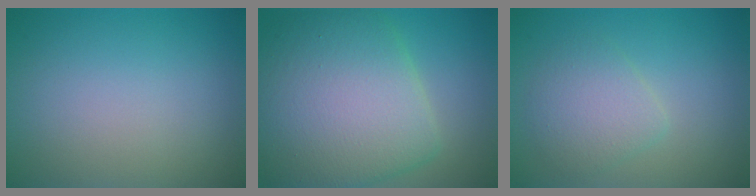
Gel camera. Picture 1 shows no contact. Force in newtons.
{"total": 10.7, "press": 10.7, "slide": 0.3}
{"total": 2.9, "press": 2.9, "slide": 0.0}